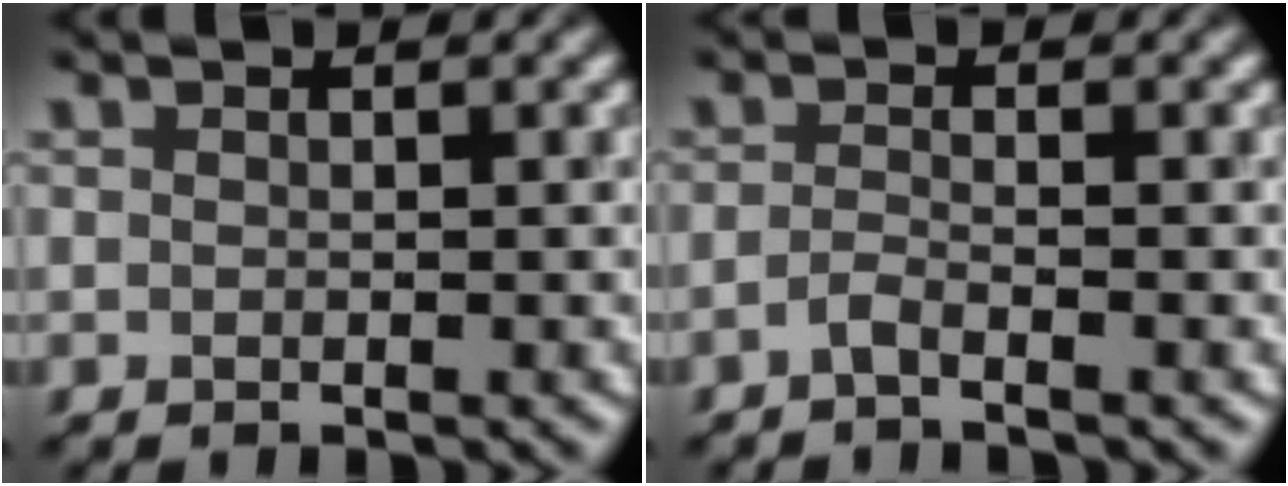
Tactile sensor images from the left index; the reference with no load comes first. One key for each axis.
{"total": 1.2, "fx": -0.8, "fy": 0.1, "fz": 0.8, "tx": -0.015, "ty": 0.003, "tz": -0.023}